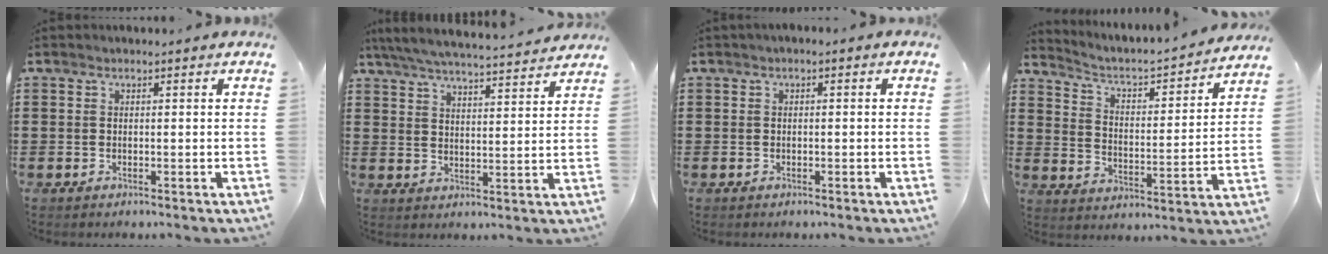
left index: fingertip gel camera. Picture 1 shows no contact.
{"total": 5.7, "force": [5.4, -0.2, 1.6], "torque": [-0.053, -0.033, 0.093]}
{"total": 0.9, "force": [-0.7, 0.3, 0.5], "torque": [-0.012, -0.001, -0.013]}
{"total": 3.1, "force": [2.8, 0.4, 1.2], "torque": [-0.043, -0.031, 0.034]}